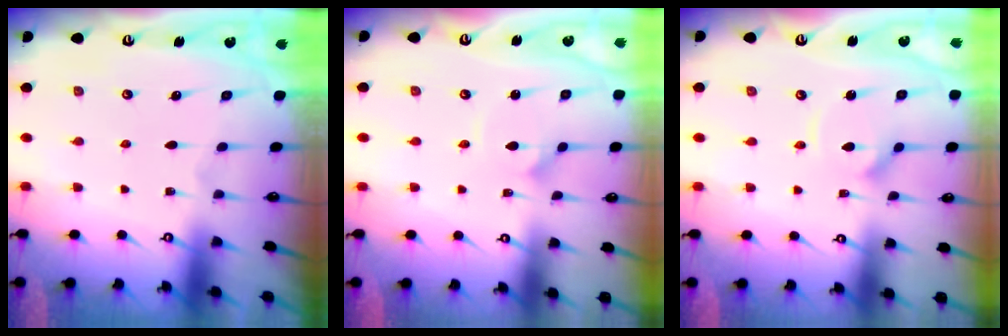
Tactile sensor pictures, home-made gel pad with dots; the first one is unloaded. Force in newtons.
{"total": 2.2, "press": 2.2, "slide": 0.1}
{"total": 6.0, "press": 6.0, "slide": 0.4}